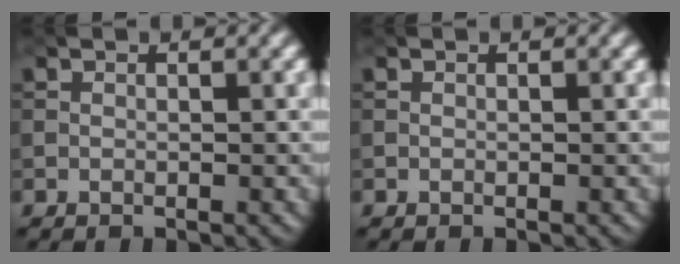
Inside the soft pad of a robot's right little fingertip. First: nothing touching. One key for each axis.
{"total": 0.0}